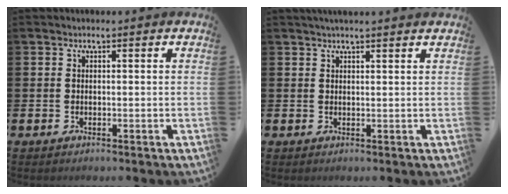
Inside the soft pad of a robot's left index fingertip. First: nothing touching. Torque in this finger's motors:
{"motor_torque": [0.86, -1.13, 0.51, 0.03]}